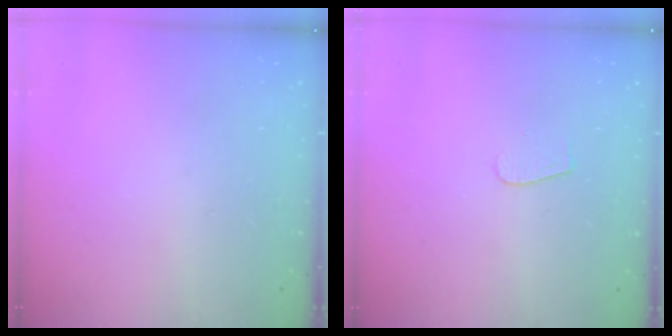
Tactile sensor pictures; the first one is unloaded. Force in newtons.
{"total": 3.7, "press": 3.7, "slide": 0.3}